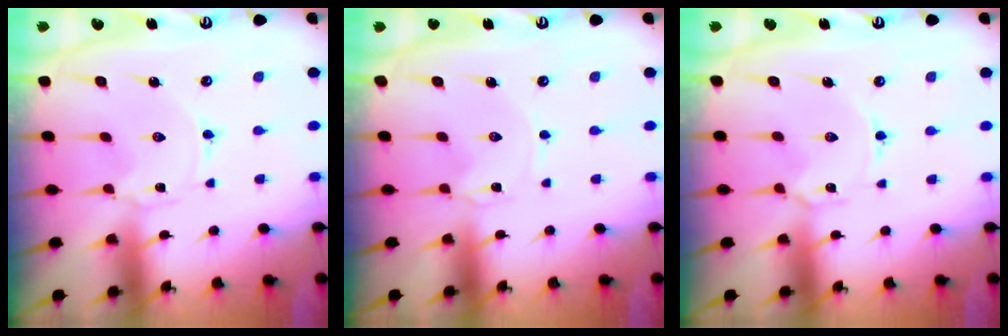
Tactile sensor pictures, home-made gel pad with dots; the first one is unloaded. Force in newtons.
{"total": 0.0}
{"total": 1.7, "press": 1.7, "slide": 0.3}